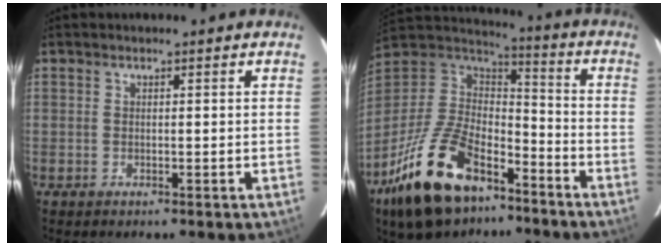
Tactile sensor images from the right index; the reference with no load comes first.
{"total": 23.9, "force": [-14.5, 12.2, 14.6], "torque": [-0.310, -0.010, -0.245]}